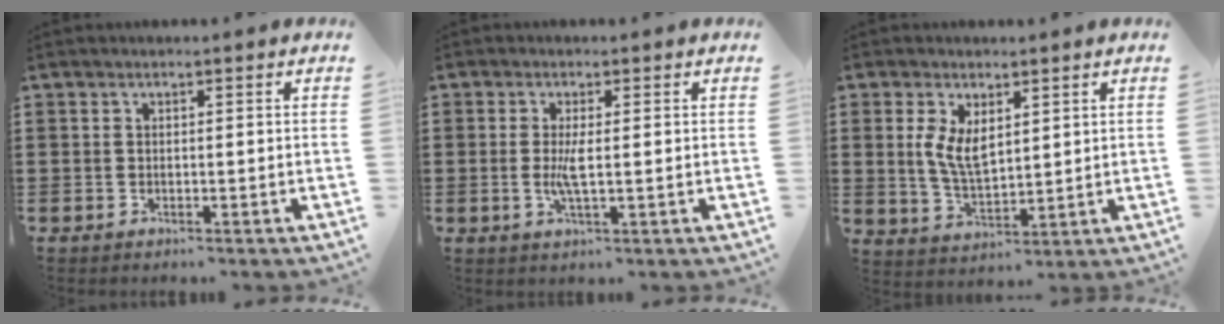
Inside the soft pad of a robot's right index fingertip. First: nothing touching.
{"total": 3.3, "force": [-0.1, 0.5, 3.3], "torque": [-0.073, -0.009, -0.008]}
{"total": 5.7, "force": [1.9, 2.7, 4.6], "torque": [-0.095, 0.005, 0.035]}